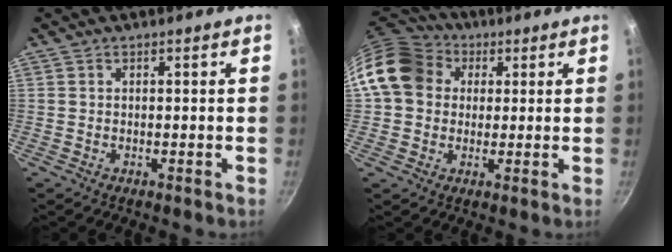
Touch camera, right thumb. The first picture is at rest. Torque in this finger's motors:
{"motor_torque": [1.16, 1.17, 0.64, -0.64, 0.32]}